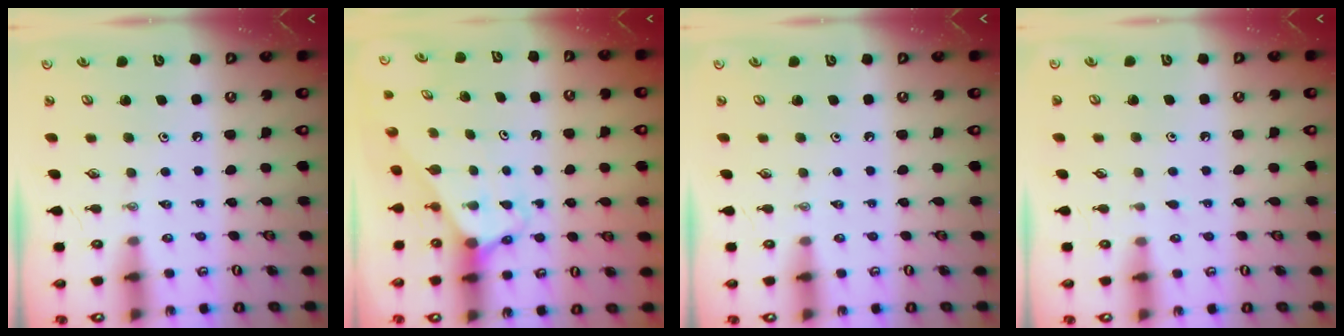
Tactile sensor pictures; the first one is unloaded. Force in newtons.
{"total": 2.6, "press": 2.6, "slide": 0.2}
{"total": 0.0}
{"total": 2.0, "press": 2.0, "slide": 0.2}